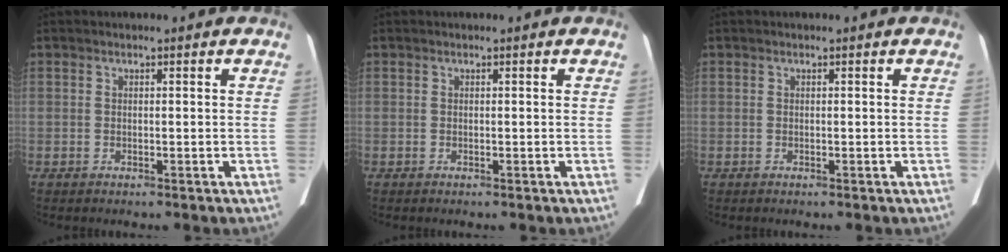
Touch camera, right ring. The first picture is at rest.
{"total": 0.0}
{"total": 0.0}